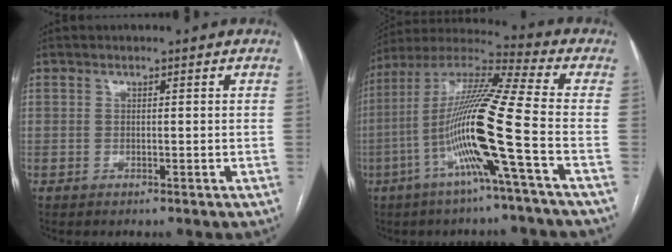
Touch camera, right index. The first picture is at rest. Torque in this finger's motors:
{"motor_torque": [2.14, 0.00, 1.05, 0.21]}